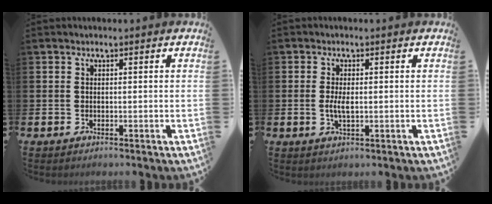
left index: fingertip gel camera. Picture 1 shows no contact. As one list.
[{"total": 2.7, "force": [0.0, 1.1, 2.4], "torque": [-0.042, 0.000, -0.003]}]